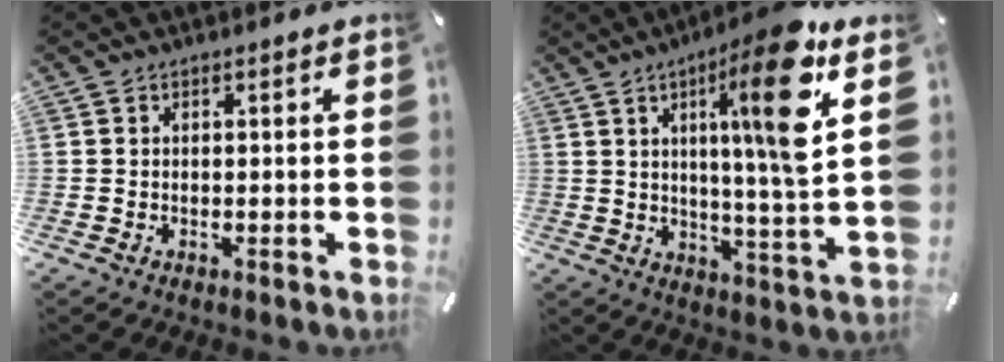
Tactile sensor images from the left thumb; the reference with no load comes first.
{"total": 18.6, "force": [7.2, 2.2, 17.1], "torque": [-0.267, -0.026, 0.092]}